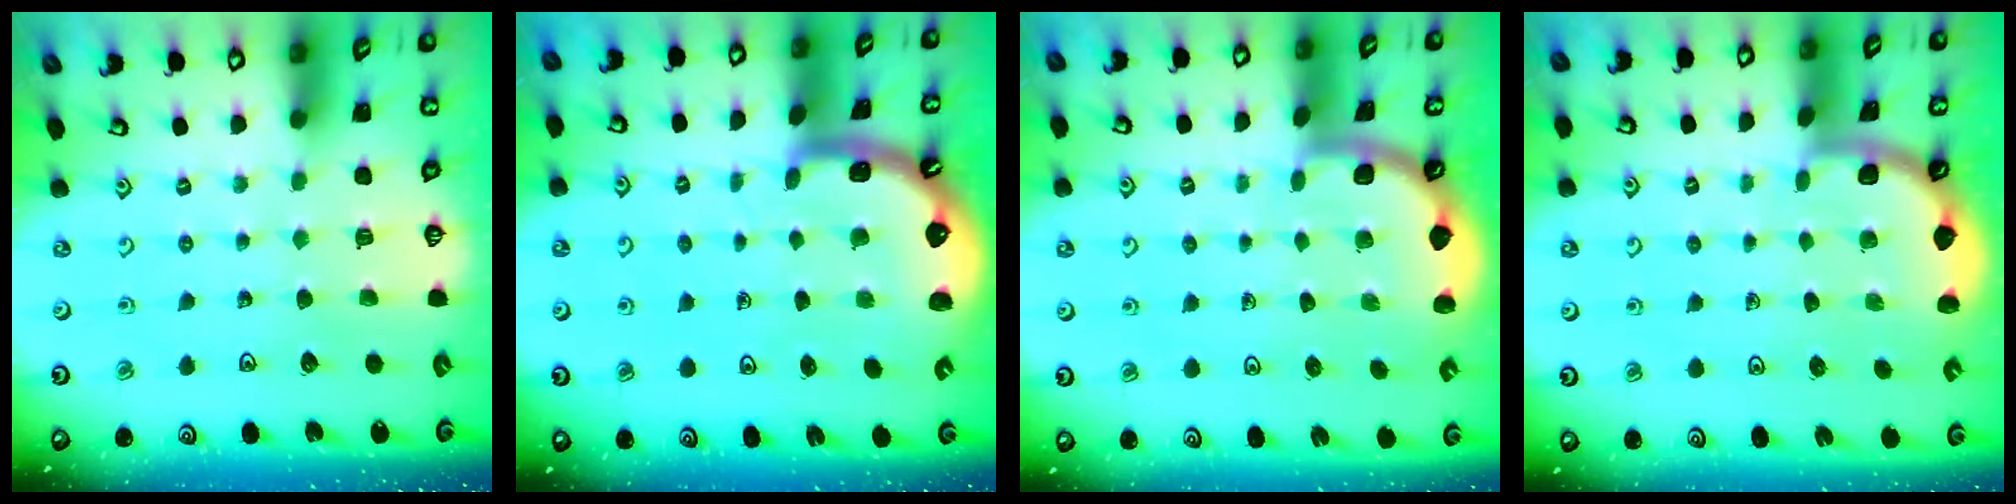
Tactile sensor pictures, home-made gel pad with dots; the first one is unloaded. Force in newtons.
{"total": 3.0, "press": 3.0, "slide": 0.4}
{"total": 1.9, "press": 1.9, "slide": 0.0}
{"total": 1.9, "press": 1.9, "slide": 0.0}